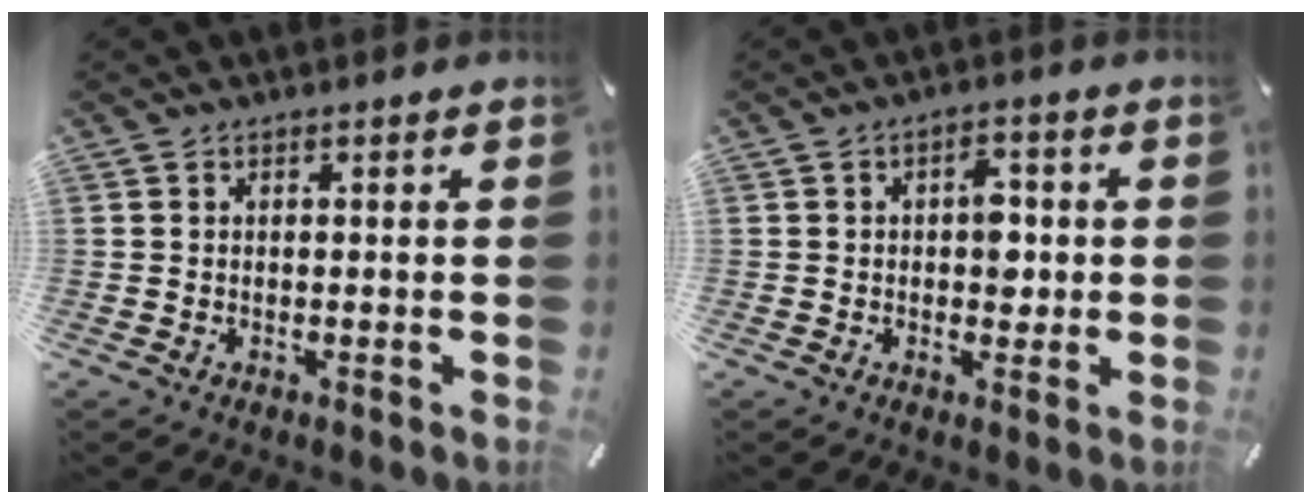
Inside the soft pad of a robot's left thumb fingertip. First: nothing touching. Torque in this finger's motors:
{"motor_torque": [1.17, 0.99, 0.57, -0.42, 0.14]}